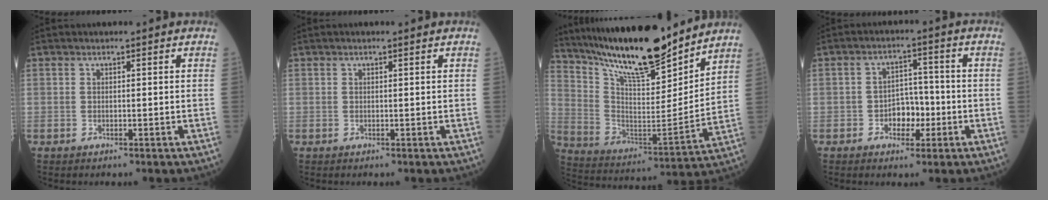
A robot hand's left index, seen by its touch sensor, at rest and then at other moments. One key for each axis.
{"total": 0.6, "fx": 0.5, "fy": 0.0, "fz": 0.3, "tx": -0.009, "ty": 0.005, "tz": 0.009}
{"total": 20.2, "fx": 17.0, "fy": 3.0, "fz": 10.4, "tx": -0.186, "ty": -0.015, "tz": 0.300}
{"total": 4.9, "fx": -1.7, "fy": 3.2, "fz": 3.3, "tx": -0.053, "ty": 0.012, "tz": -0.027}